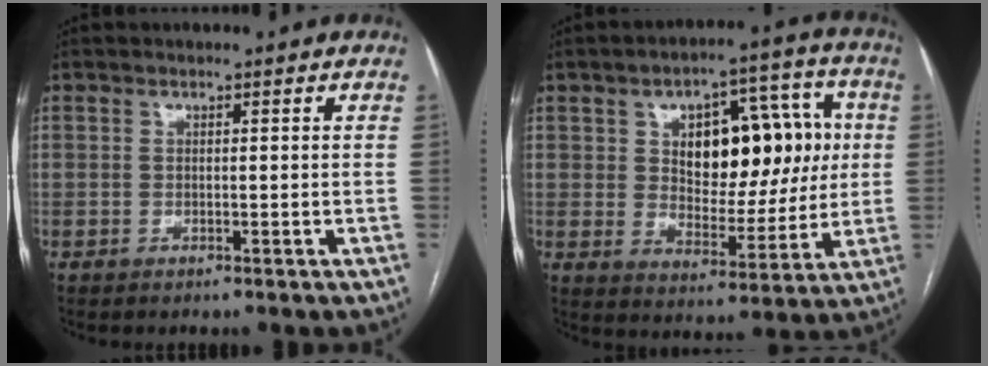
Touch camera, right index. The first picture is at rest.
{"total": 16.3, "force": [3.3, 8.5, 13.5], "torque": [-0.192, 0.034, 0.058]}